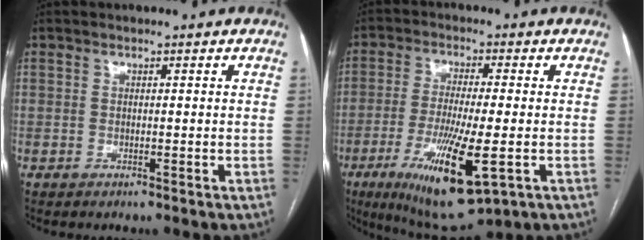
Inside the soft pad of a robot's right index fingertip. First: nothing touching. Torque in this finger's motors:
{"motor_torque": [1.95, -0.19, 0.40, 0.21]}